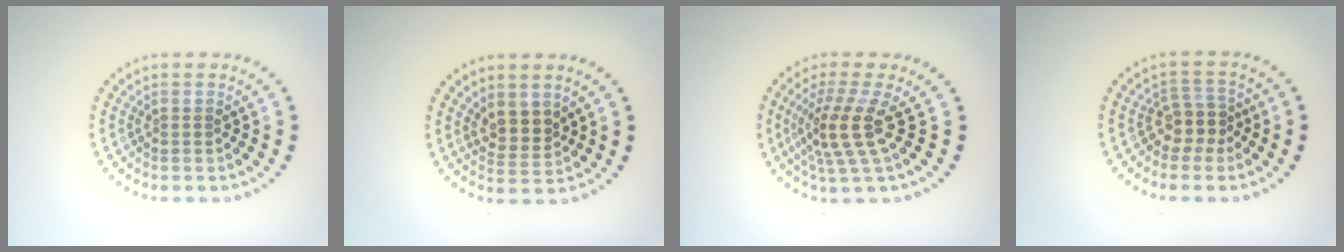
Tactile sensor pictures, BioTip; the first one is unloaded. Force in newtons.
{"total": 2.5, "press": 2.2, "slide": 1.2}
{"total": 4.0, "press": 2.9, "slide": 2.7}
{"total": 2.7, "press": 2.1, "slide": 1.6}